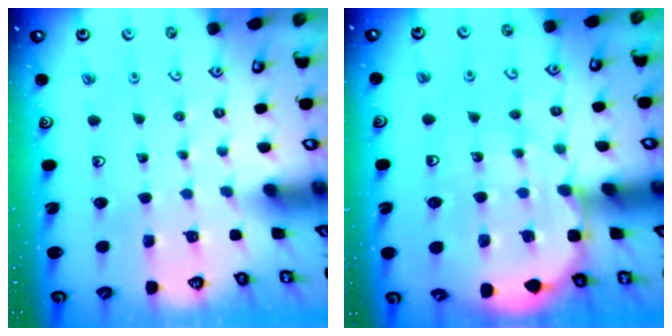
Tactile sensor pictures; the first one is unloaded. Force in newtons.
{"total": 9.6, "press": 9.4, "slide": 1.9}